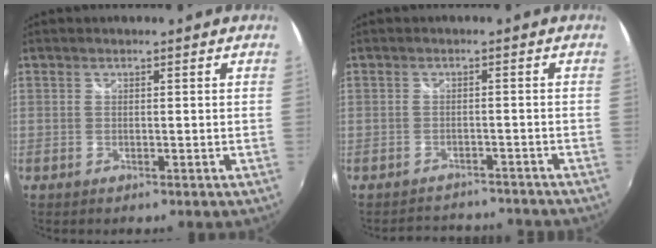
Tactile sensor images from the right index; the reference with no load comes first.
{"total": 6.9, "force": [-6.2, 2.6, 1.3], "torque": [-0.027, 0.017, -0.082]}